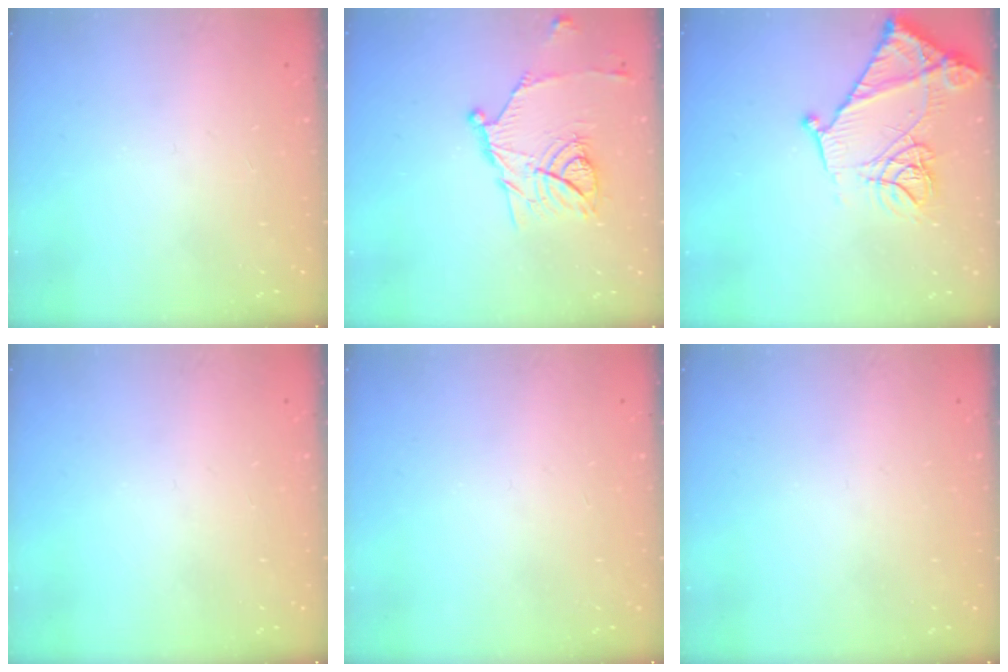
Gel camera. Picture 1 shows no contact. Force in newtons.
{"total": 14.1, "press": 14.1, "slide": 0.2}
{"total": 17.4, "press": 17.4, "slide": 1.3}
{"total": 0.0}
{"total": 0.0}
{"total": 0.0}